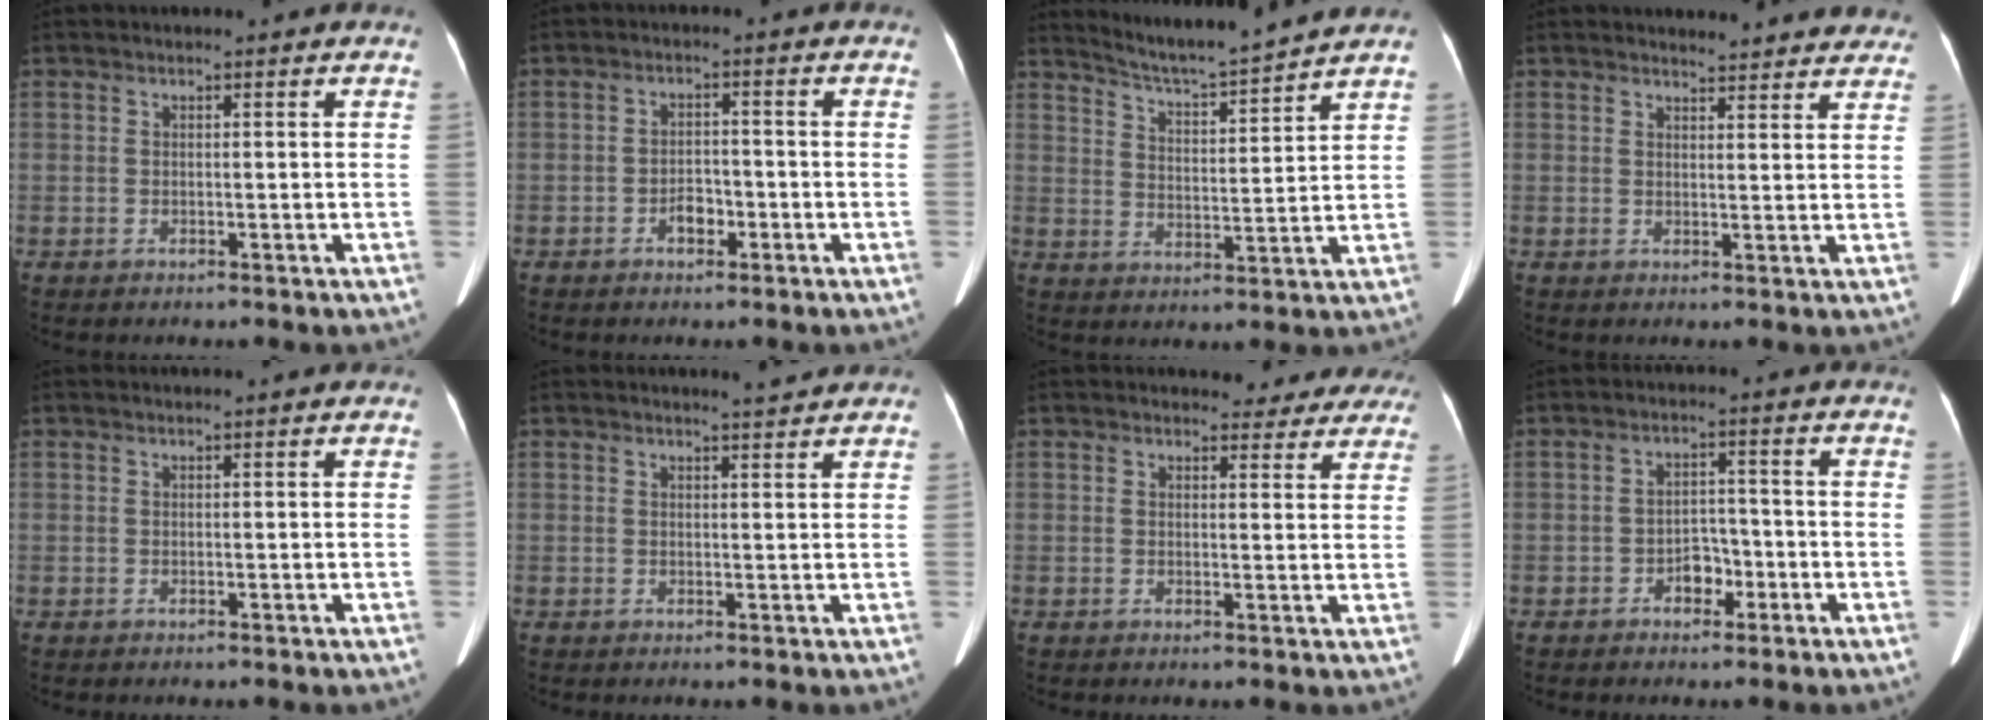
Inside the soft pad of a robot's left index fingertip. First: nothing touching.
{"total": 2.6, "force": [-1.4, 1.5, 1.6], "torque": [-0.026, 0.006, -0.023]}
{"total": 9.6, "force": [9.2, -1.2, 2.4], "torque": [-0.053, -0.002, 0.153]}
{"total": 10.0, "force": [9.6, 2.1, 1.9], "torque": [0.002, -0.004, 0.090]}
{"total": 0.0}
{"total": 2.0, "force": [1.9, -0.2, 0.6], "torque": [-0.012, -0.005, 0.029]}
{"total": 7.4, "force": [6.9, 2.7, 0.9], "torque": [0.019, -0.005, 0.056]}
{"total": 3.4, "force": [-1.8, 2.2, 1.9], "torque": [-0.028, 0.010, -0.027]}